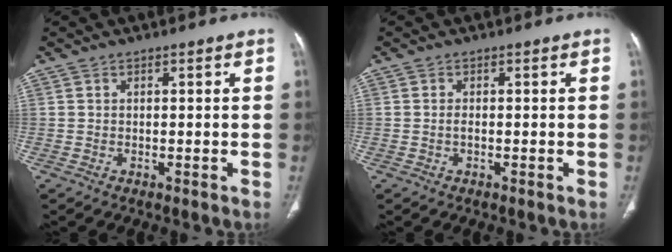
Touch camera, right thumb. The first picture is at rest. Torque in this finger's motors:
{"motor_torque": [-0.14, 0.08, -0.20, -0.08, 0.01]}